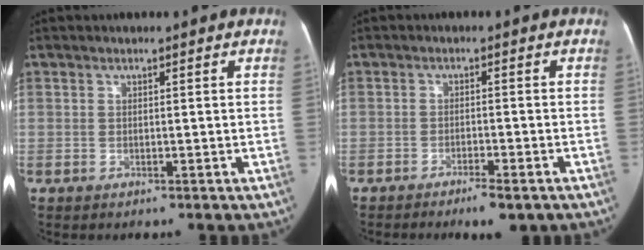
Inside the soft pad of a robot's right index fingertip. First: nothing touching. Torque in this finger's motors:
{"motor_torque": [0.17, -0.14, 0.01, 0.00]}